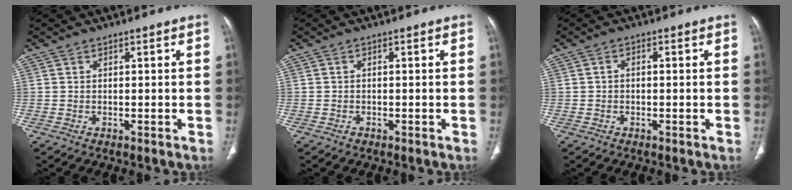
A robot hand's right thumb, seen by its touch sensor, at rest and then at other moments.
{"total": 0.6, "force": [-0.4, 0.4, 0.2], "torque": [-0.002, 0.001, -0.009]}
{"total": 1.0, "force": [-0.2, 0.8, 0.7], "torque": [-0.009, 0.003, -0.006]}